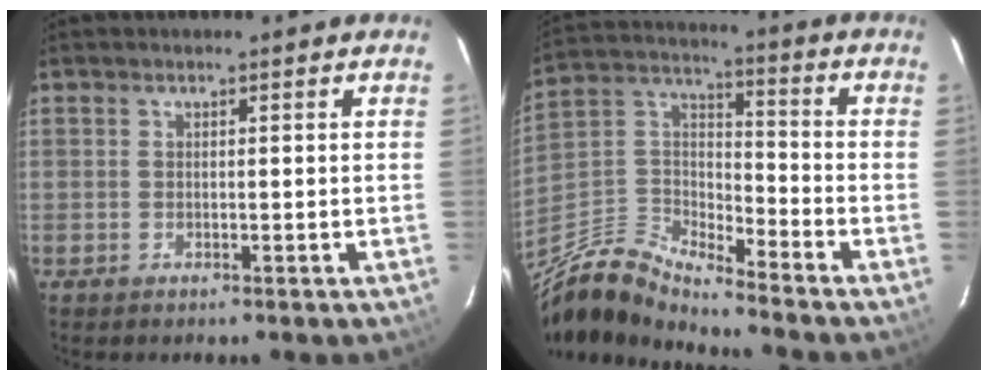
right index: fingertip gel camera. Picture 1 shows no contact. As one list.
[{"total": 12.5, "force": [-11.0, 1.8, 5.6], "torque": [-0.141, 0.004, -0.230]}]